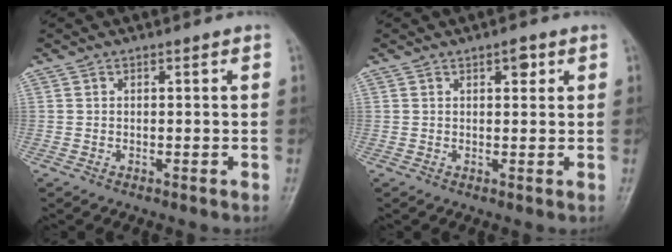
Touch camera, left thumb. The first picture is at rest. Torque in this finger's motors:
{"motor_torque": [-0.01, 0.06, 0.17, 0.13, -0.04]}